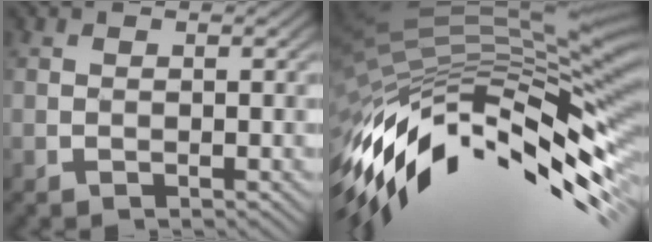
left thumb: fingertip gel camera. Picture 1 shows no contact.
{"total": 17.5, "force": [-6.7, 5.6, 15.1], "torque": [-0.307, -0.022, -0.107]}